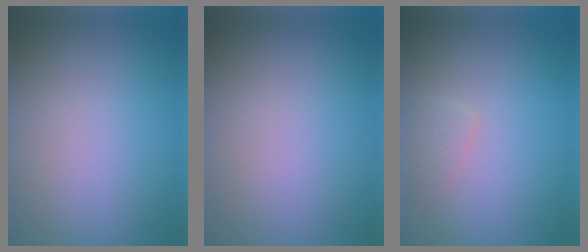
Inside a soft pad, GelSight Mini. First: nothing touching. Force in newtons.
{"total": 0.0}
{"total": 1.0, "press": 1.0, "slide": 0.0}